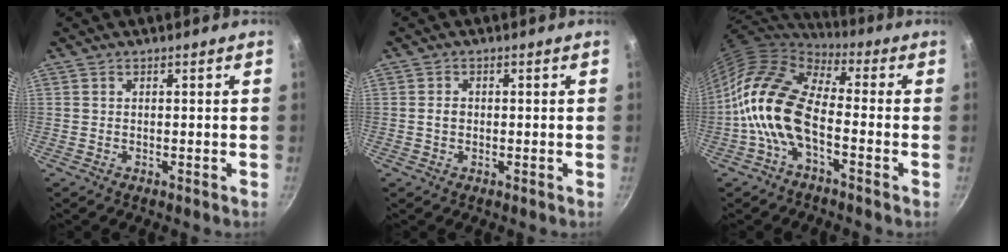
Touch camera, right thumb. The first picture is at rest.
{"total": 1.6, "force": [-0.1, 1.2, 1.0], "torque": [-0.013, 0.006, -0.002]}
{"total": 13.9, "force": [-3.3, 7.1, 11.5], "torque": [-0.204, 0.031, -0.080]}